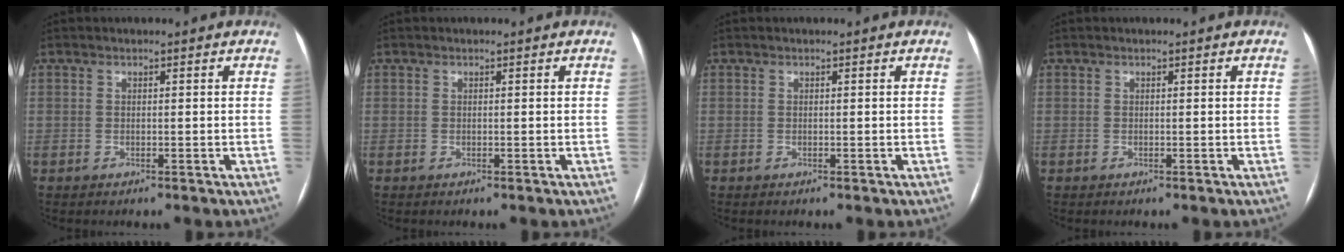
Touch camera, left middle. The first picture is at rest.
{"total": 0.0}
{"total": 0.0}
{"total": 0.0}